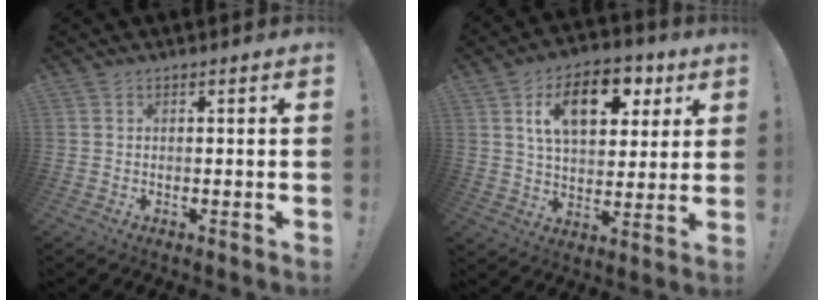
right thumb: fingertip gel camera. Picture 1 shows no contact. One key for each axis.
{"total": 15.8, "fx": 6.5, "fy": 9.5, "fz": 10.9, "tx": -0.160, "ty": -0.015, "tz": 0.113}